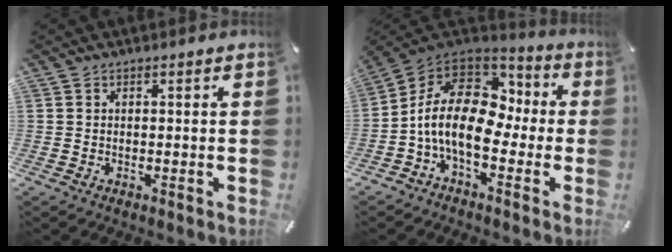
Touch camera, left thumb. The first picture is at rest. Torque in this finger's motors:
{"motor_torque": [2.04, 2.97, 2.16, 0.61, 0.27]}